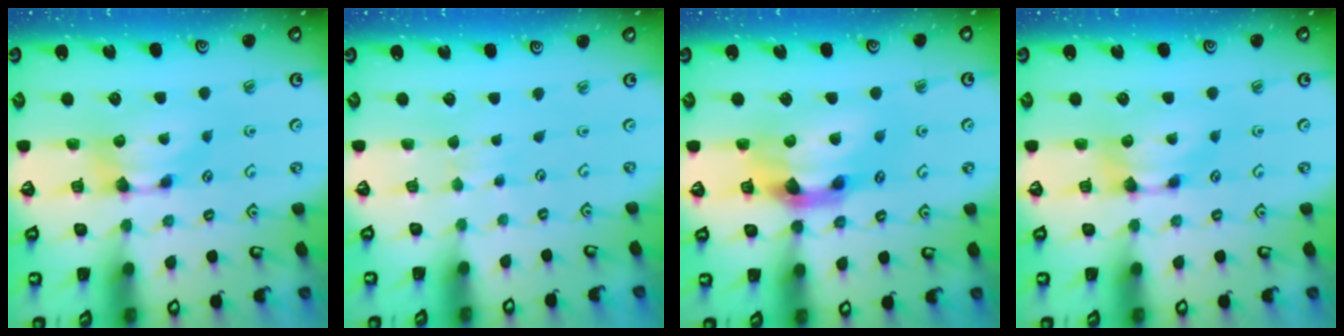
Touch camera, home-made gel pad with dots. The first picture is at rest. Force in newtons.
{"total": 3.5, "press": 3.5, "slide": 0.4}
{"total": 5.3, "press": 5.0, "slide": 1.8}
{"total": 0.0}